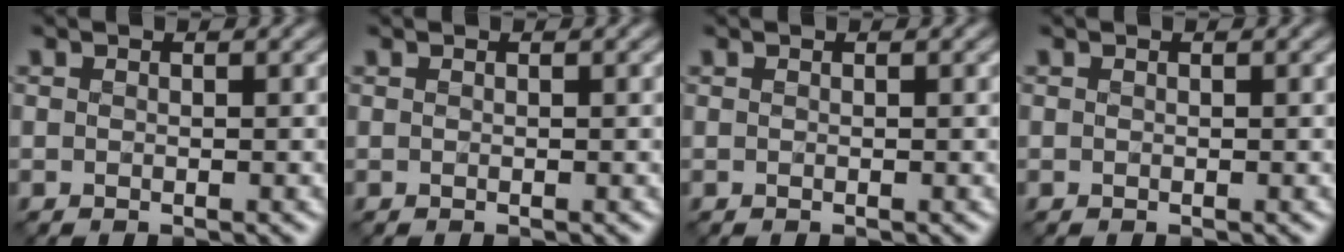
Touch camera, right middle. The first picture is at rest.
{"total": 0.0}
{"total": 0.0}
{"total": 0.0}